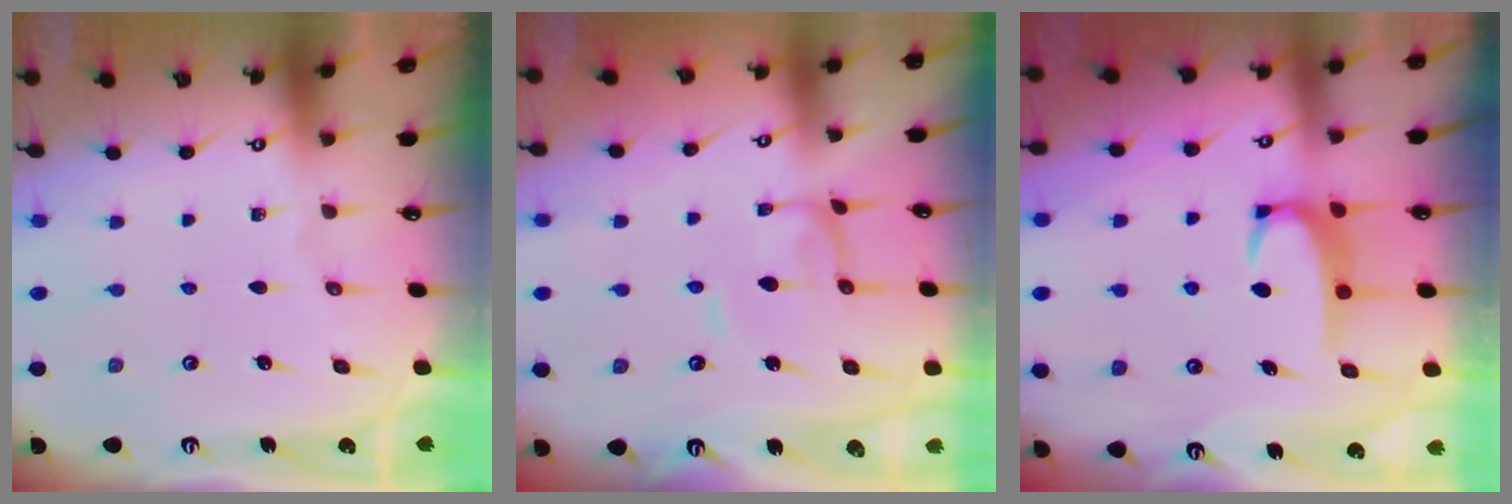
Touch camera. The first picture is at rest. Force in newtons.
{"total": 1.5, "press": 1.5, "slide": 0.2}
{"total": 3.5, "press": 3.5, "slide": 0.5}